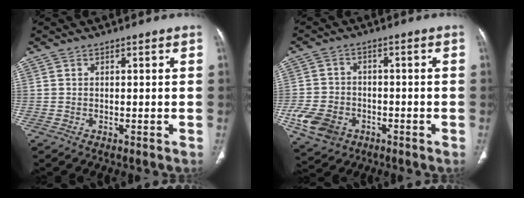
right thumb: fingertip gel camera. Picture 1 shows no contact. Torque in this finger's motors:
{"motor_torque": [1.23, 0.75, 0.68, -0.89, 0.27]}